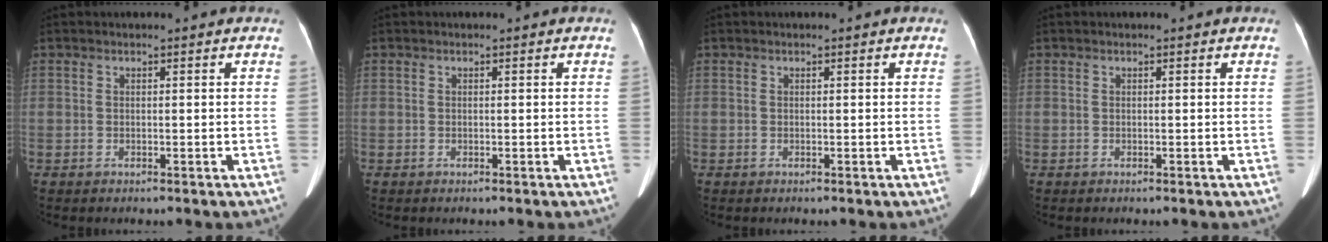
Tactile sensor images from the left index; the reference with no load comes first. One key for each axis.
{"total": 0.0}
{"total": 0.0}
{"total": 0.0}